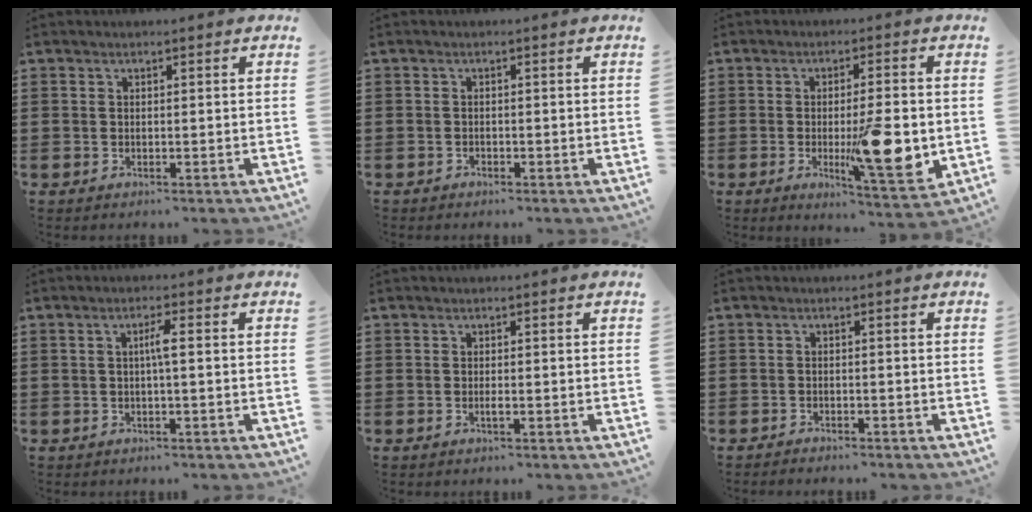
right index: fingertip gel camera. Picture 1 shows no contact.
{"total": 0.7, "force": [-0.6, 0.3, 0.1], "torque": [-0.003, 0.001, -0.014]}
{"total": 11.0, "force": [-1.8, 2.6, 10.5], "torque": [-0.168, -0.015, -0.024]}
{"total": 2.3, "force": [-0.1, 0.0, 2.3], "torque": [-0.043, -0.001, -0.005]}
{"total": 0.9, "force": [-0.4, 0.1, 0.8], "torque": [-0.016, -0.004, -0.006]}
{"total": 1.3, "force": [-1.3, 0.1, 0.0], "torque": [-0.004, 0.002, -0.028]}